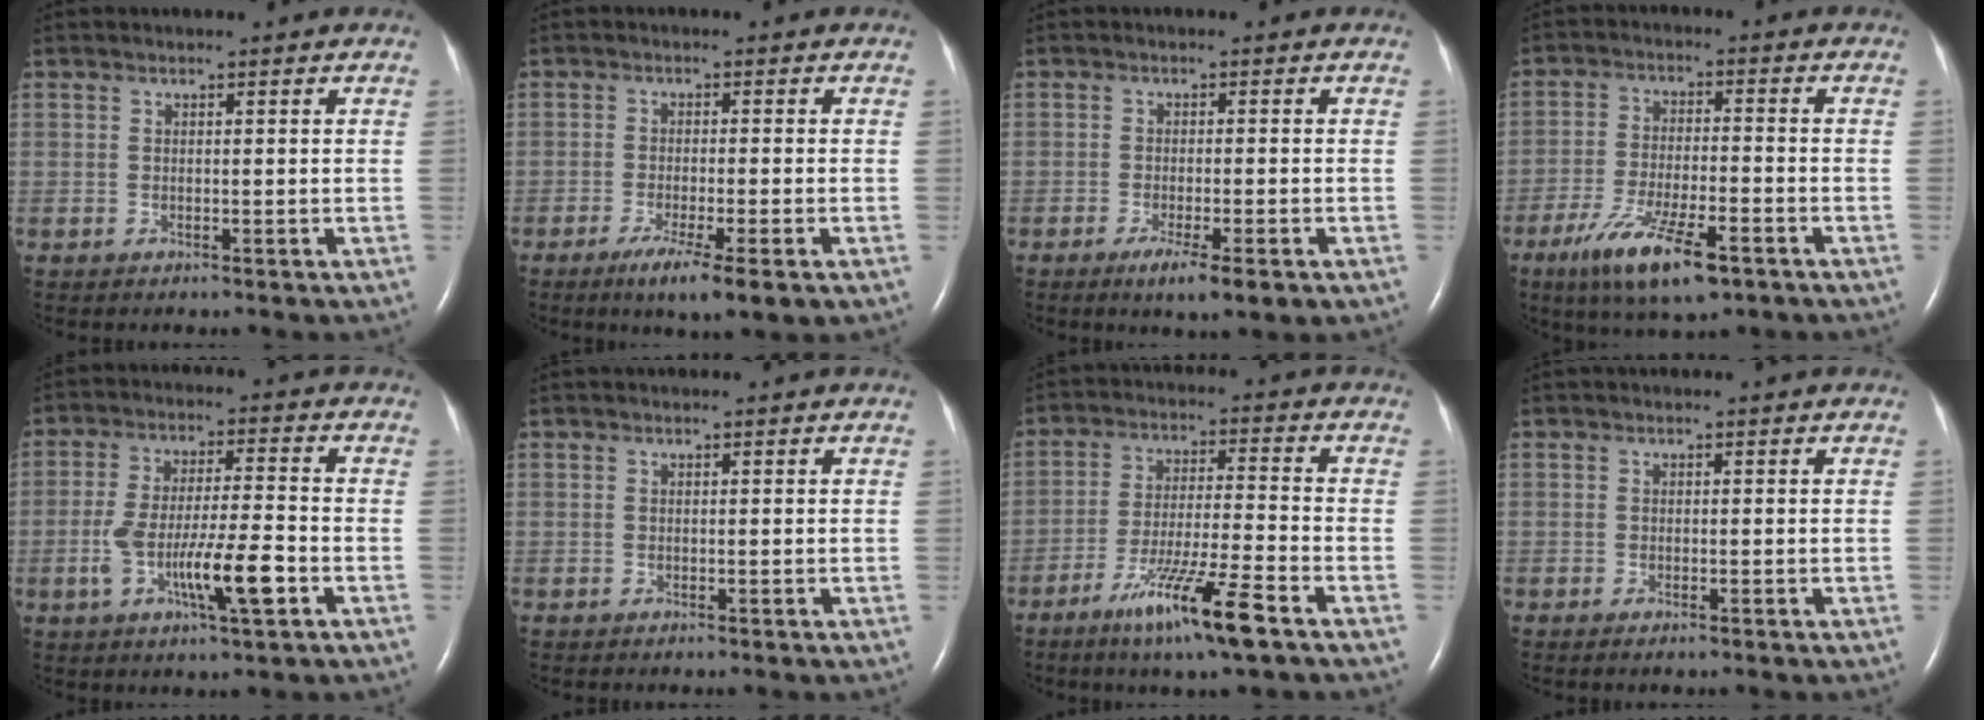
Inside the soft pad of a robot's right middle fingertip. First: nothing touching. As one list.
[{"total": 7.4, "force": [-4.2, 0.4, 6.0], "torque": [-0.101, -0.021, -0.064]}, {"total": 5.9, "force": [-3.4, 0.6, 4.8], "torque": [-0.077, -0.015, -0.049]}, {"total": 11.5, "force": [-6.8, 2.5, 9.0], "torque": [-0.175, -0.023, -0.112]}, {"total": 10.4, "force": [-3.6, 1.2, 9.7], "torque": [-0.182, -0.001, -0.063]}, {"total": 0.0}, {"total": 11.6, "force": [-7.0, -0.3, 9.2], "torque": [-0.174, -0.030, -0.126]}, {"total": 0.9, "force": [-0.6, 0.1, 0.7], "torque": [-0.016, -0.002, -0.008]}]